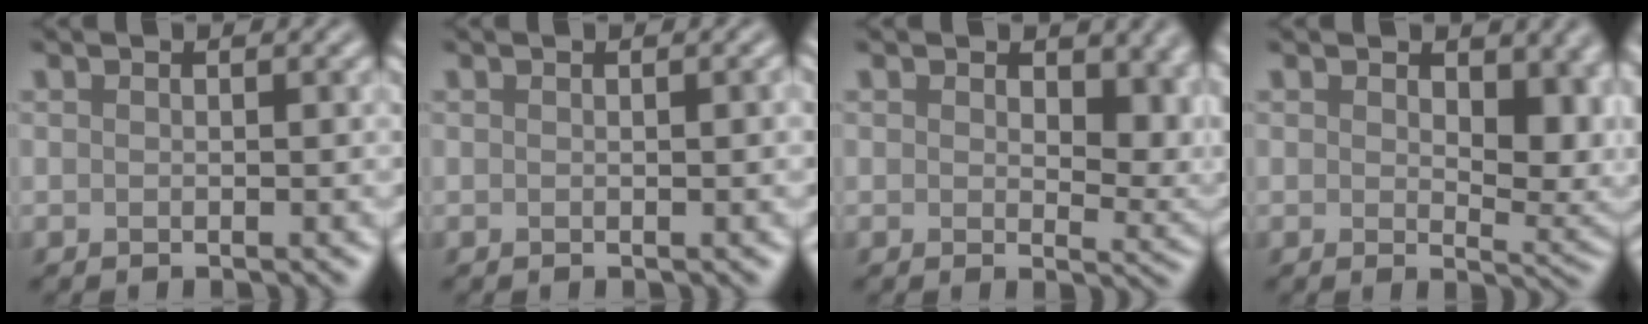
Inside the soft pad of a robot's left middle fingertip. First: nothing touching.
{"total": 0.6, "force": [0.1, 0.1, 0.6], "torque": [-0.005, 0.002, 0.002]}
{"total": 5.0, "force": [1.7, 3.1, 3.6], "torque": [-0.047, -0.013, 0.025]}
{"total": 6.0, "force": [1.7, 3.5, 4.6], "torque": [-0.057, -0.013, 0.029]}